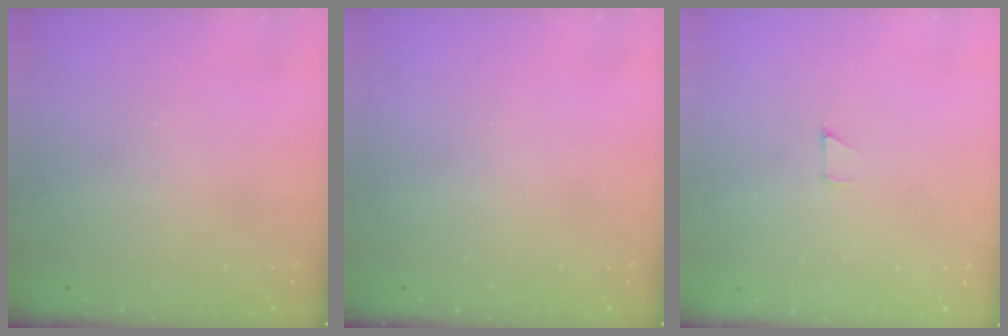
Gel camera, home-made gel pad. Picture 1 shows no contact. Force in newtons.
{"total": 0.0}
{"total": 2.6, "press": 2.6, "slide": 0.2}